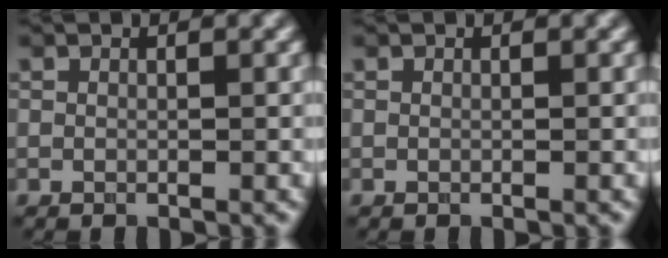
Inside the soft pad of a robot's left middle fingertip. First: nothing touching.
{"total": 0.0}